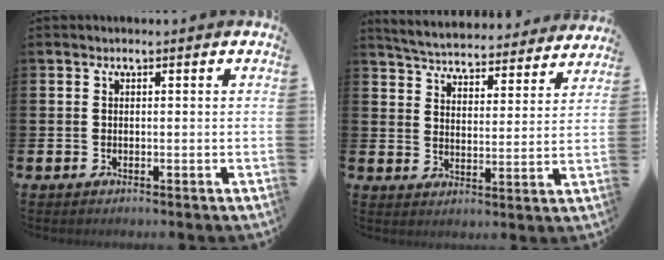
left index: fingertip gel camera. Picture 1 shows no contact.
{"total": 5.1, "force": [5.1, 0.7, 0.5], "torque": [-0.038, -0.041, 0.085]}